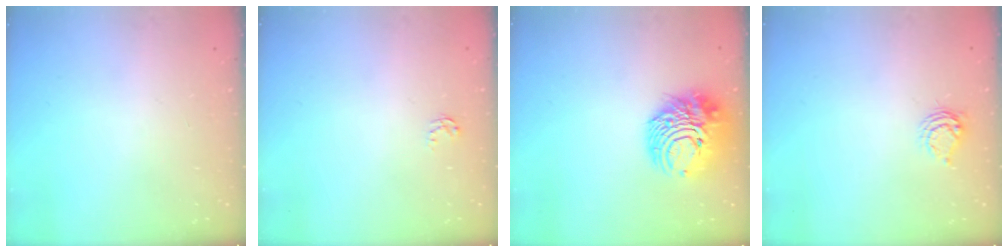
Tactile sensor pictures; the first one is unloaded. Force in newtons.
{"total": 2.6, "press": 2.6, "slide": 0.3}
{"total": 12.6, "press": 12.5, "slide": 1.5}
{"total": 5.6, "press": 5.6, "slide": 0.5}